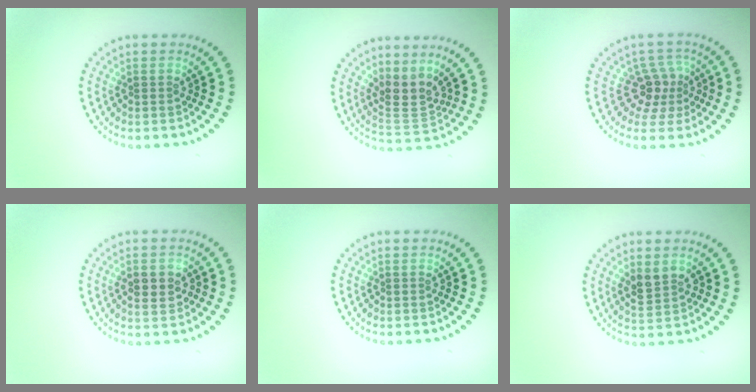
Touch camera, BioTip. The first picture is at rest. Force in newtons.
{"total": 3.3, "press": 2.7, "slide": 1.9}
{"total": 3.0, "press": 2.3, "slide": 1.9}
{"total": 2.2, "press": 2.1, "slide": 0.1}
{"total": 0.0}
{"total": 2.4, "press": 2.3, "slide": 0.6}